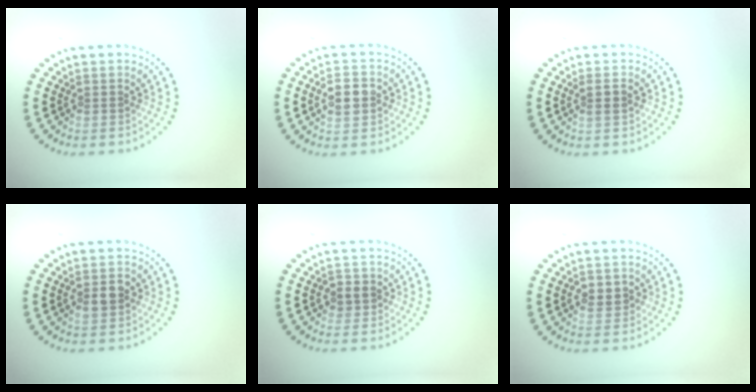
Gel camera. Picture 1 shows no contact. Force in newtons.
{"total": 2.6, "press": 2.6, "slide": 0.2}
{"total": 1.4, "press": 1.3, "slide": 0.4}
{"total": 1.9, "press": 1.9, "slide": 0.1}
{"total": 1.5, "press": 1.4, "slide": 0.7}
{"total": 1.7, "press": 1.7, "slide": 0.1}